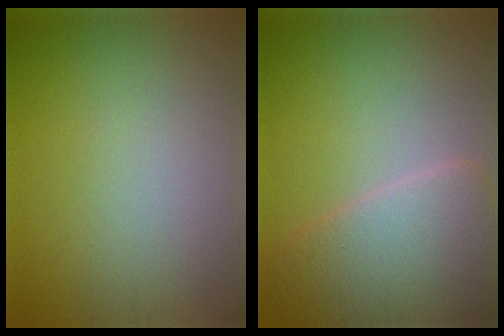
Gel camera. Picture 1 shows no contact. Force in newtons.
{"total": 6.5, "press": 6.5, "slide": 0.2}